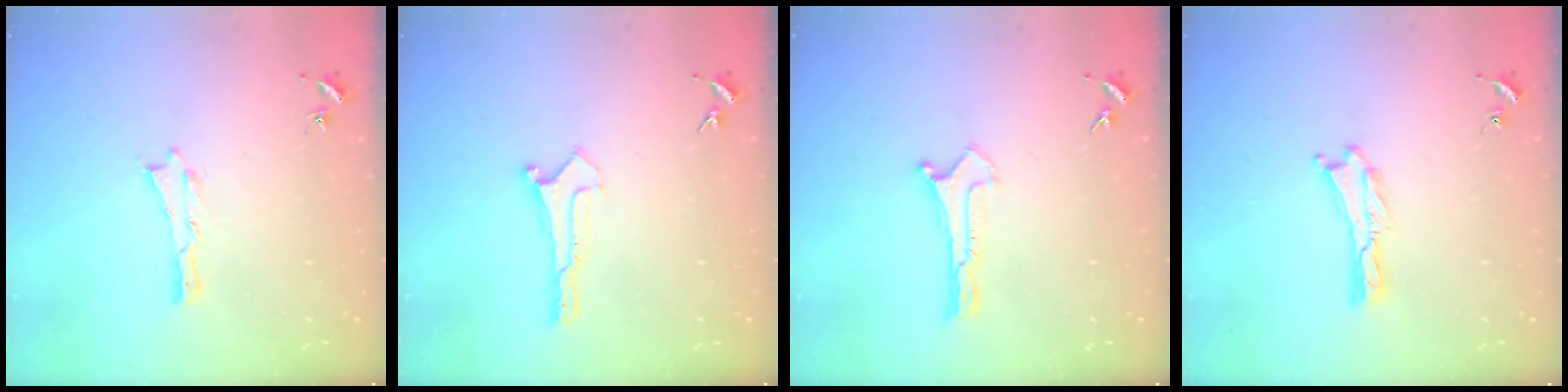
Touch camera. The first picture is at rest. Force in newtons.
{"total": 0.0}
{"total": 0.0}
{"total": 0.0}